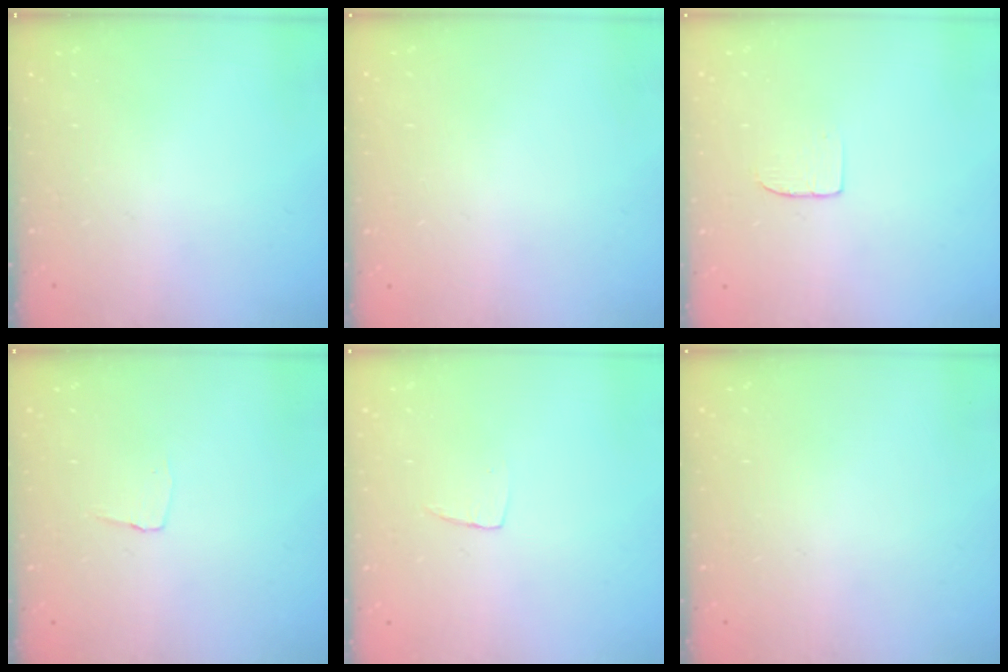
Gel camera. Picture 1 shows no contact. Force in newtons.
{"total": 0.0}
{"total": 3.7, "press": 3.7, "slide": 0.2}
{"total": 3.5, "press": 3.4, "slide": 0.2}
{"total": 3.3, "press": 3.3, "slide": 0.2}
{"total": 0.0}